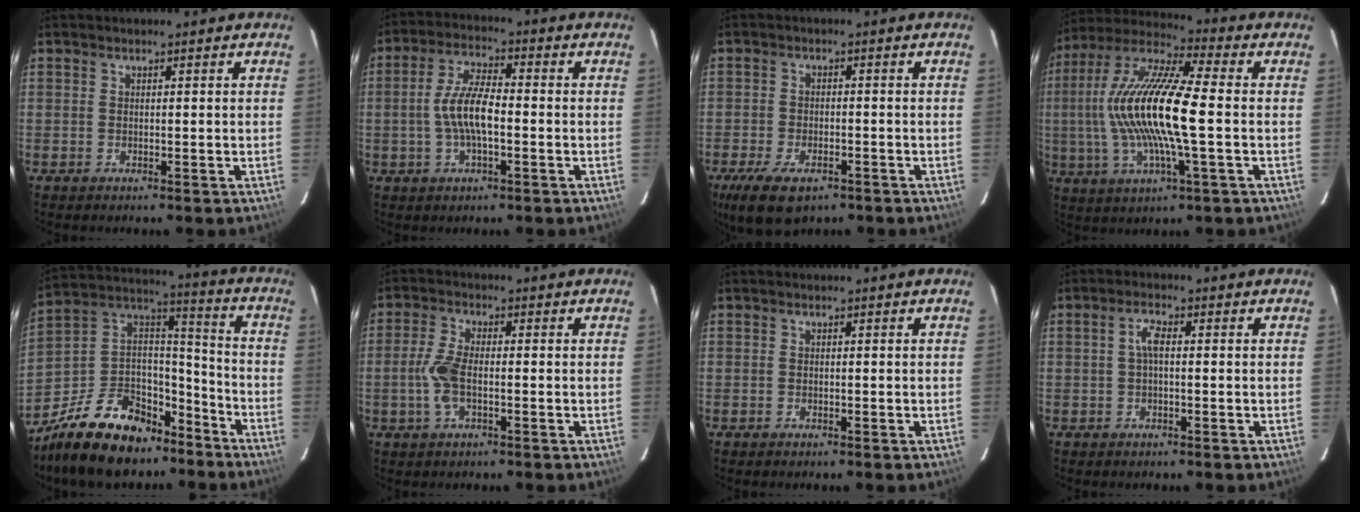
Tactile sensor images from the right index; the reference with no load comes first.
{"total": 8.0, "force": [-1.5, 2.5, 7.4], "torque": [-0.149, 0.009, -0.028]}
{"total": 10.3, "force": [-6.5, 4.8, 6.4], "torque": [-0.149, -0.028, -0.109]}
{"total": 19.1, "force": [-0.7, 3.4, 18.8], "torque": [-0.367, 0.005, -0.023]}
{"total": 23.4, "force": [-15.8, 12.7, 11.7], "torque": [-0.261, 0.038, -0.245]}
{"total": 5.8, "force": [-1.3, 2.2, 5.2], "torque": [-0.117, 0.002, -0.027]}
{"total": 0.0}
{"total": 2.4, "force": [0.0, 0.8, 2.2], "torque": [-0.048, 0.009, 0.000]}